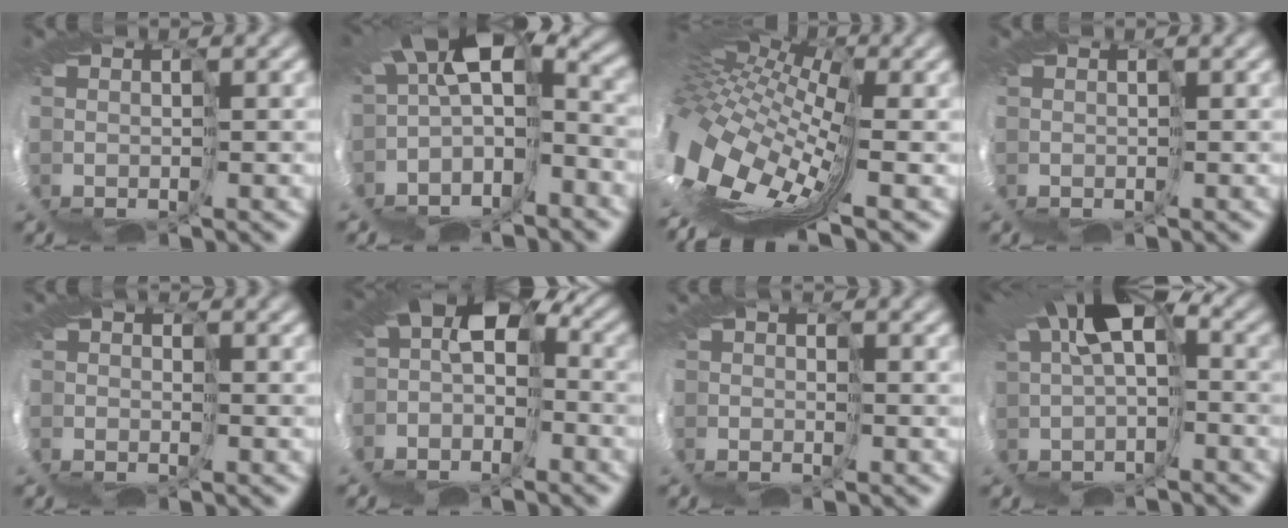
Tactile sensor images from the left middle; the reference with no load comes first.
{"total": 7.0, "force": [-2.6, 2.6, 5.9], "torque": [-0.107, -0.011, -0.023]}
{"total": 11.9, "force": [-1.1, 5.8, 10.4], "torque": [-0.184, -0.022, 0.000]}
{"total": 0.0}
{"total": 1.2, "force": [-1.0, 0.6, 0.2], "torque": [0.013, 0.001, -0.016]}
{"total": 5.1, "force": [-1.7, 3.5, 3.3], "torque": [-0.050, -0.020, 0.001]}
{"total": 1.2, "force": [-1.1, -0.4, -0.5], "torque": [0.028, 0.000, -0.016]}
{"total": 6.9, "force": [-0.1, 2.8, 6.3], "torque": [-0.089, -0.001, 0.016]}